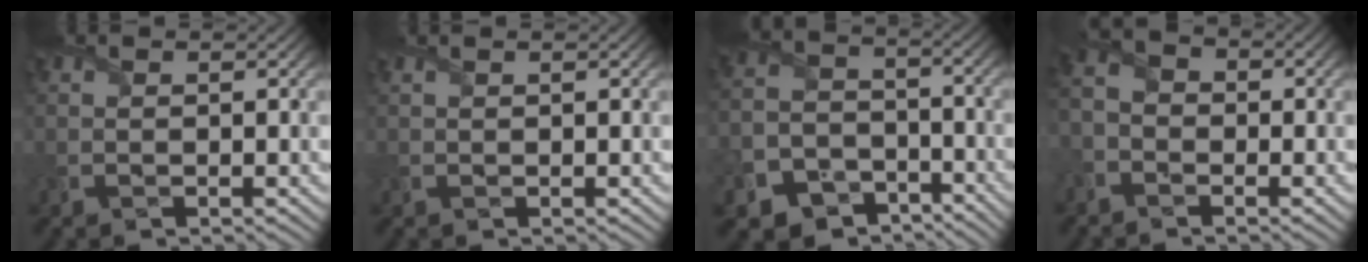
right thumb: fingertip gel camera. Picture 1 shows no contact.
{"total": 0.7, "force": [0.5, 0.0, 0.5], "torque": [-0.014, 0.003, 0.014]}
{"total": 10.1, "force": [-7.0, 6.7, 3.1], "torque": [-0.087, -0.032, -0.124]}
{"total": 3.8, "force": [-2.5, 2.4, 1.6], "torque": [-0.040, 0.000, -0.057]}